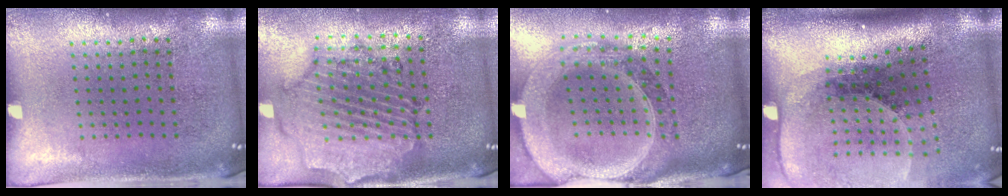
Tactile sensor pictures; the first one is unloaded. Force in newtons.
{"total": 1.7, "press": 1.6, "slide": 0.3}
{"total": 3.1, "press": 2.6, "slide": 1.8}
{"total": 2.7, "press": 1.9, "slide": 1.9}